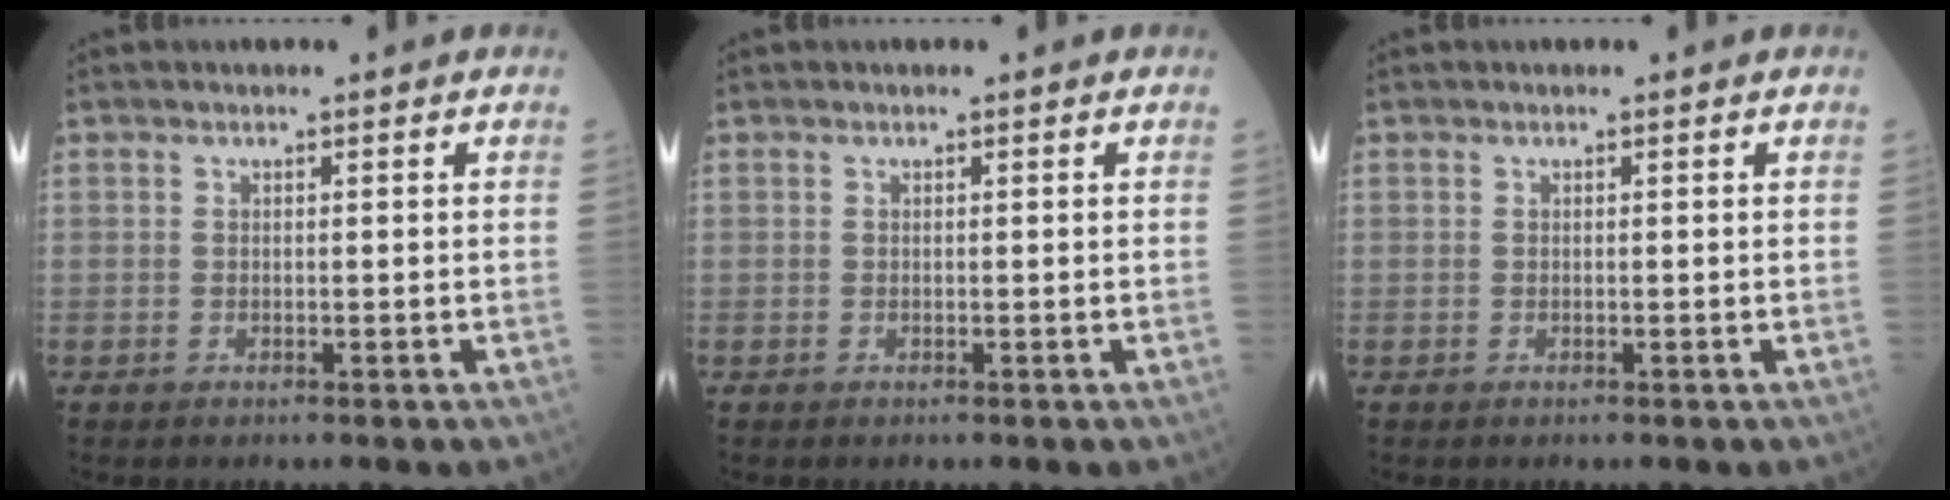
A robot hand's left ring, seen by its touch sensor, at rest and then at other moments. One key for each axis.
{"total": 0.0}
{"total": 0.0}